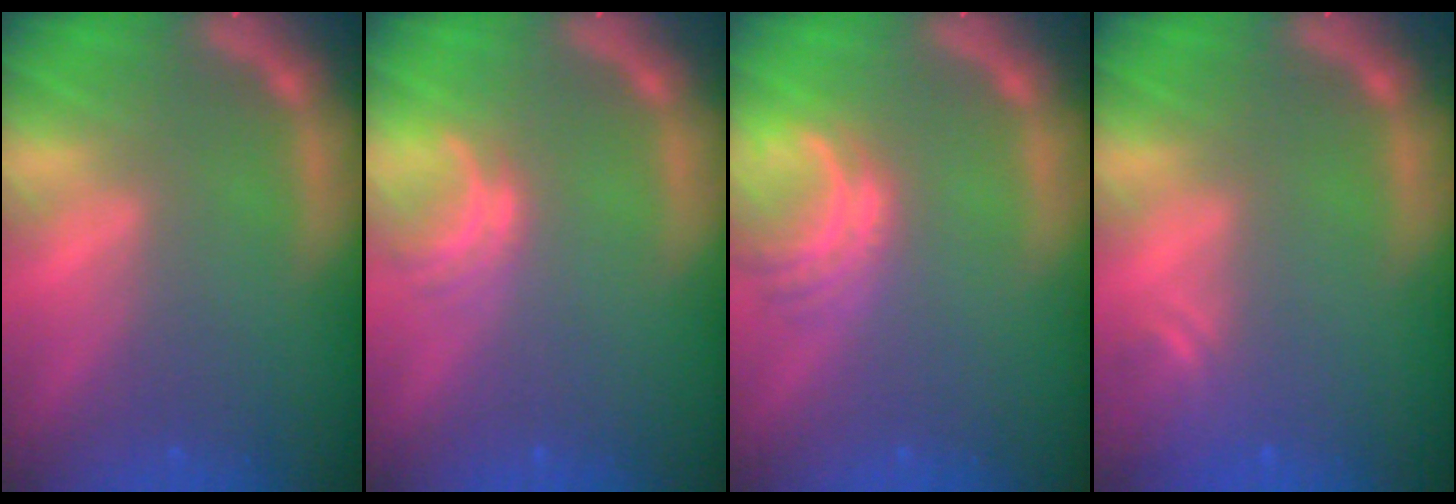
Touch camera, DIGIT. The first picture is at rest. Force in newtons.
{"total": 2.0}
{"total": 3.4}
{"total": 1.9}